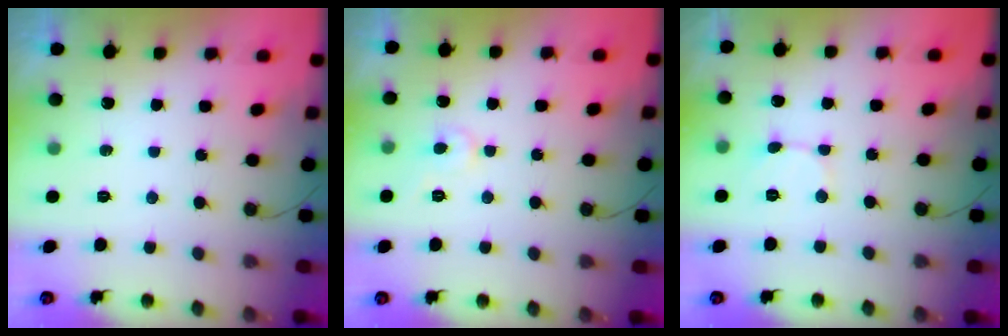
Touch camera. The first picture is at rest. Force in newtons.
{"total": 4.8, "press": 4.7, "slide": 0.6}
{"total": 3.7, "press": 3.7, "slide": 0.3}